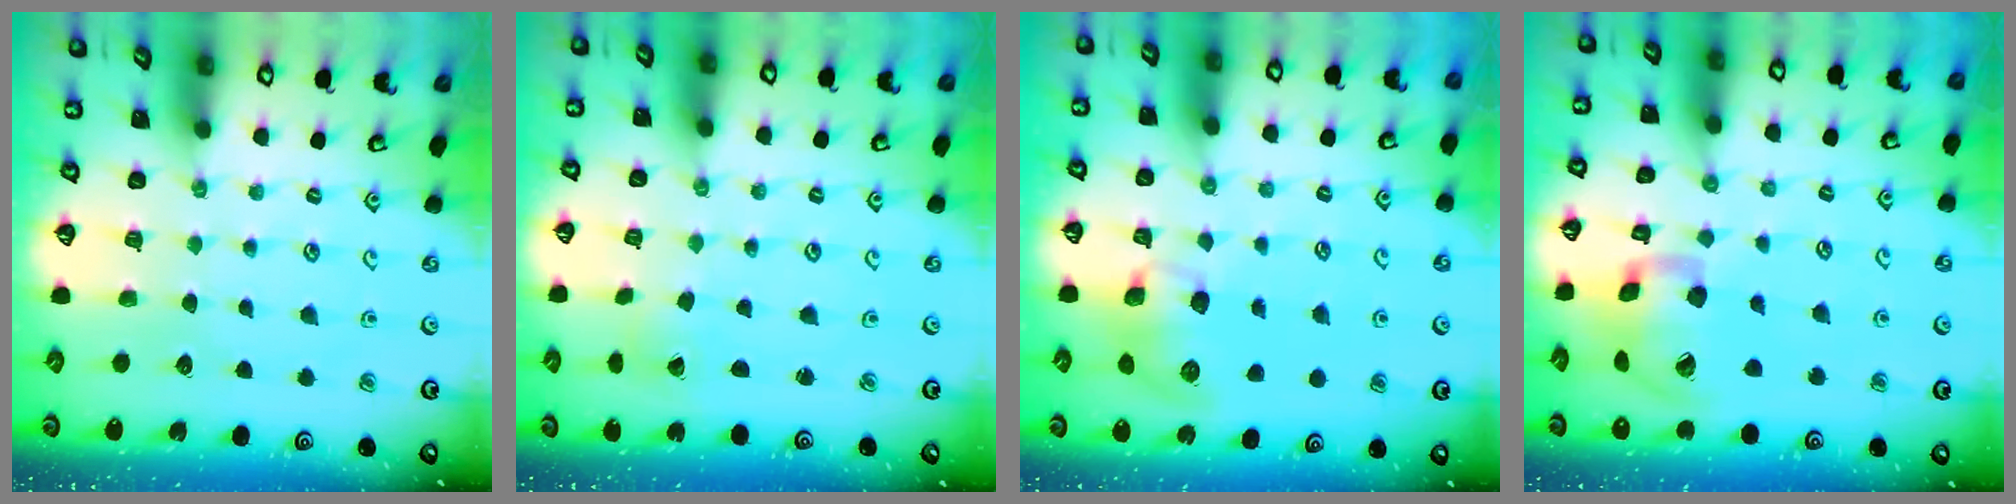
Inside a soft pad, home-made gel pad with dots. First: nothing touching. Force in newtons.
{"total": 0.5, "press": 0.5, "slide": 0.0}
{"total": 9.4, "press": 9.3, "slide": 1.1}
{"total": 17.5, "press": 17.4, "slide": 2.5}